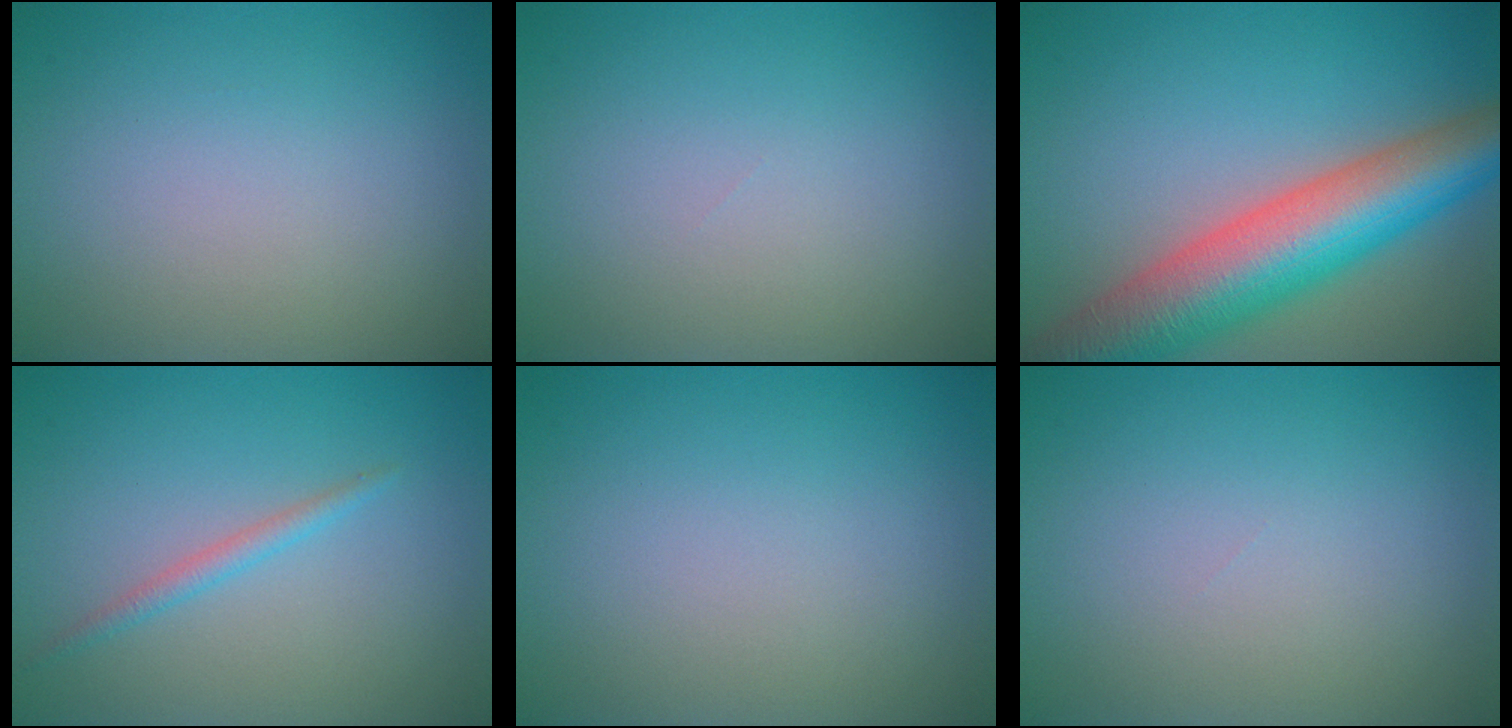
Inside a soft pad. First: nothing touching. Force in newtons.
{"total": 0.0}
{"total": 11.5, "press": 11.5, "slide": 0.5}
{"total": 1.3, "press": 1.3, "slide": 0.1}
{"total": 0.0}
{"total": 0.0}